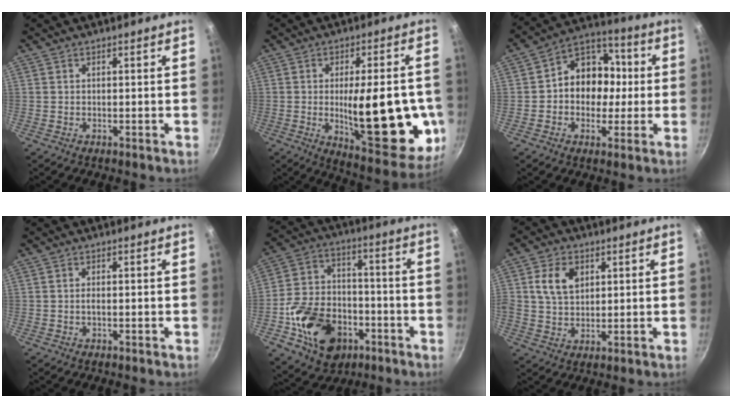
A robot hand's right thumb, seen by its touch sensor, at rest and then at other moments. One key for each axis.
{"total": 23.8, "fx": -3.0, "fy": 8.4, "fz": 22.0, "tx": -0.272, "ty": -0.012, "tz": -0.031}
{"total": 12.9, "fx": 0.0, "fy": 10.6, "fz": 7.4, "tx": -0.055, "ty": 0.029, "tz": -0.019}
{"total": 0.7, "fx": -0.1, "fy": 0.2, "fz": 0.7, "tx": -0.015, "ty": 0.001, "tz": -0.003}
{"total": 19.0, "fx": -7.0, "fy": 13.8, "fz": 11.1, "tx": -0.173, "ty": 0.057, "tz": -0.107}
{"total": 7.3, "fx": 2.3, "fy": 5.1, "fz": 4.6, "tx": -0.071, "ty": -0.002, "tz": 0.040}